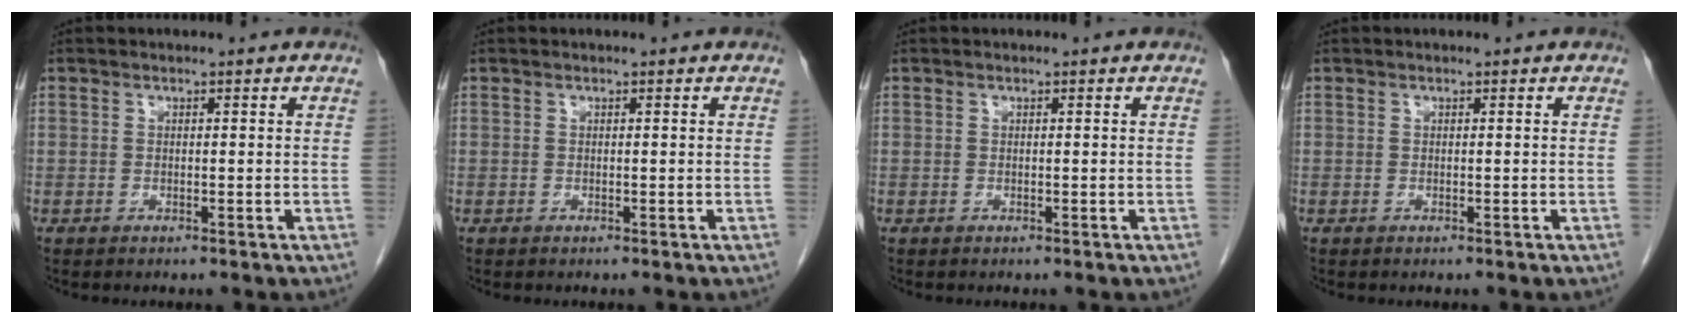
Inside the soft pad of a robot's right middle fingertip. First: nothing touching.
{"total": 0.0}
{"total": 0.0}
{"total": 0.0}